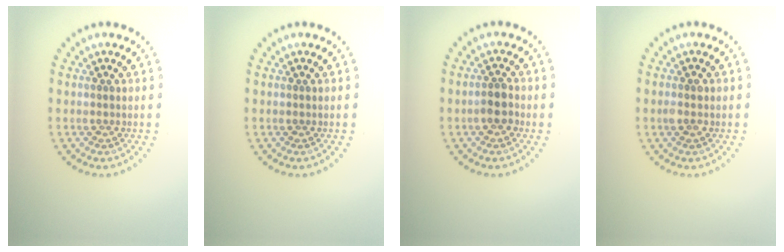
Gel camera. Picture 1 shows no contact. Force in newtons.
{"total": 0.0}
{"total": 1.8, "press": 1.7, "slide": 0.8}
{"total": 1.1, "press": 1.1, "slide": 0.0}